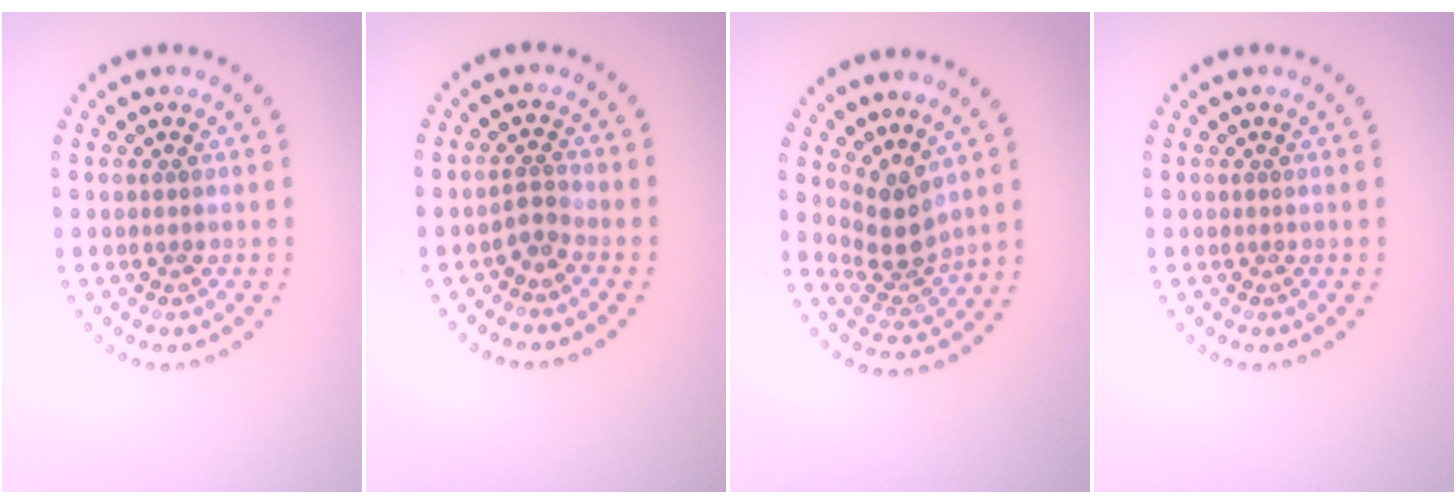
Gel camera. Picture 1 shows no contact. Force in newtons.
{"total": 1.4, "press": 1.1, "slide": 0.9}
{"total": 3.3, "press": 2.4, "slide": 2.2}
{"total": 0.0}